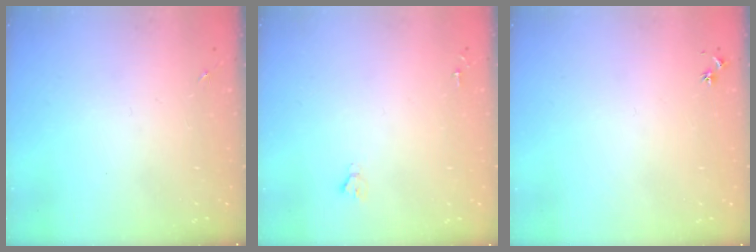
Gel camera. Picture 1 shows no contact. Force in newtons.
{"total": 1.9, "press": 1.9, "slide": 0.2}
{"total": 3.0, "press": 2.9, "slide": 0.3}